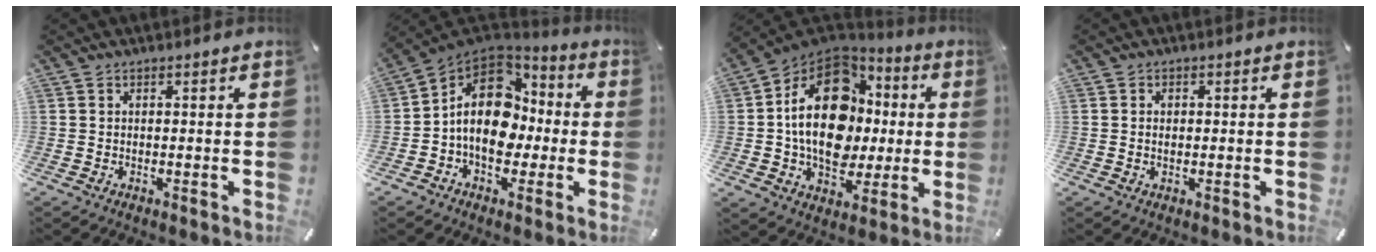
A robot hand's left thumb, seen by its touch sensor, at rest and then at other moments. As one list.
[{"total": 16.4, "force": [-0.6, 12.3, 10.8], "torque": [-0.195, 0.010, -0.012]}, {"total": 22.0, "force": [0.8, 16.2, 14.9], "torque": [-0.265, 0.005, 0.013]}, {"total": 1.5, "force": [0.1, 1.0, 1.1], "torque": [-0.016, 0.000, -0.001]}]